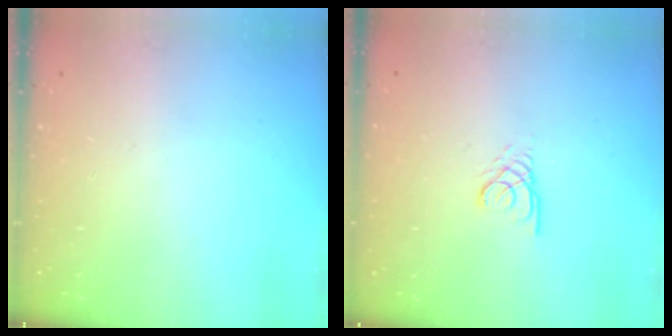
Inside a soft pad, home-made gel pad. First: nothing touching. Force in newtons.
{"total": 2.4, "press": 2.4, "slide": 0.3}